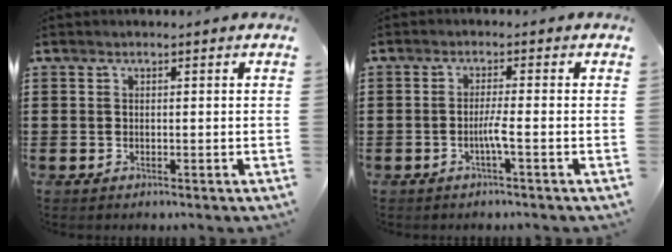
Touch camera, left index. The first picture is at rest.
{"total": 2.6, "force": [-1.1, -0.3, 2.4], "torque": [-0.043, -0.005, -0.024]}